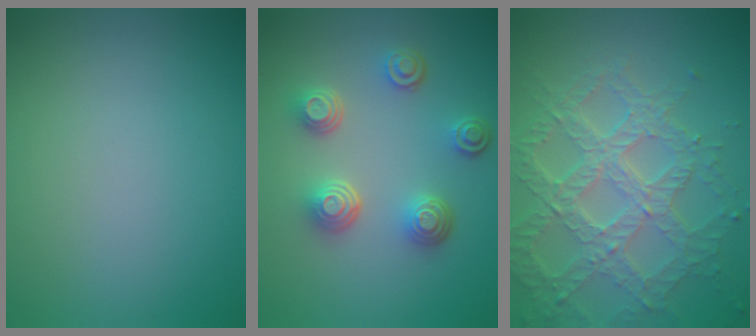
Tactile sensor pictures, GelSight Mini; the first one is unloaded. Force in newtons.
{"total": 4.5, "press": 3.5, "slide": 2.8}
{"total": 7.1, "press": 5.1, "slide": 4.9}